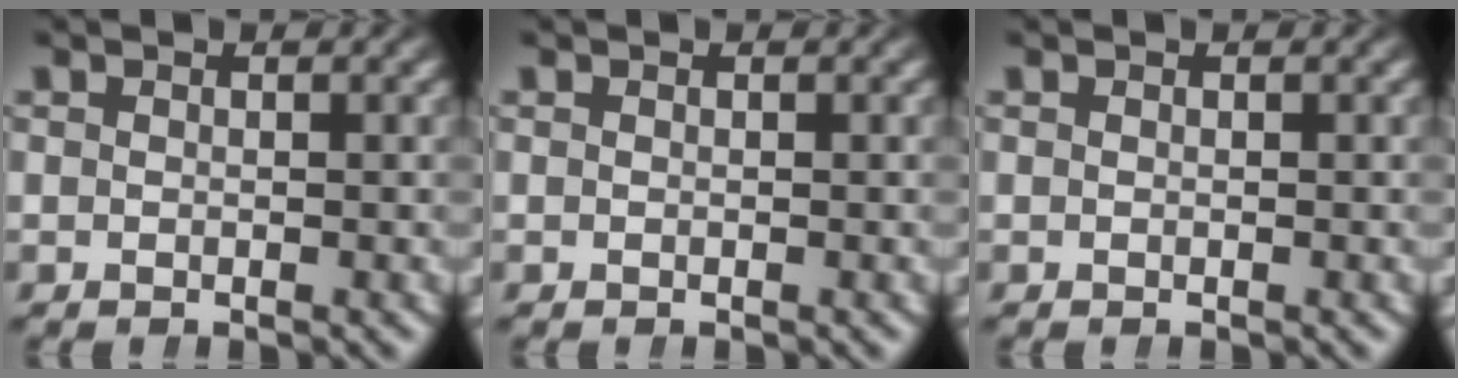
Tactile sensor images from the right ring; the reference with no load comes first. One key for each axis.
{"total": 0.0}
{"total": 0.0}